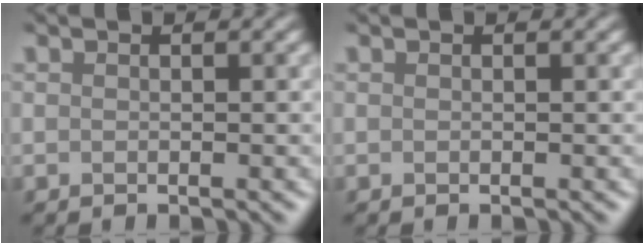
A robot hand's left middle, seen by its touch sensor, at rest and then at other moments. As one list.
[{"total": 0.0}]